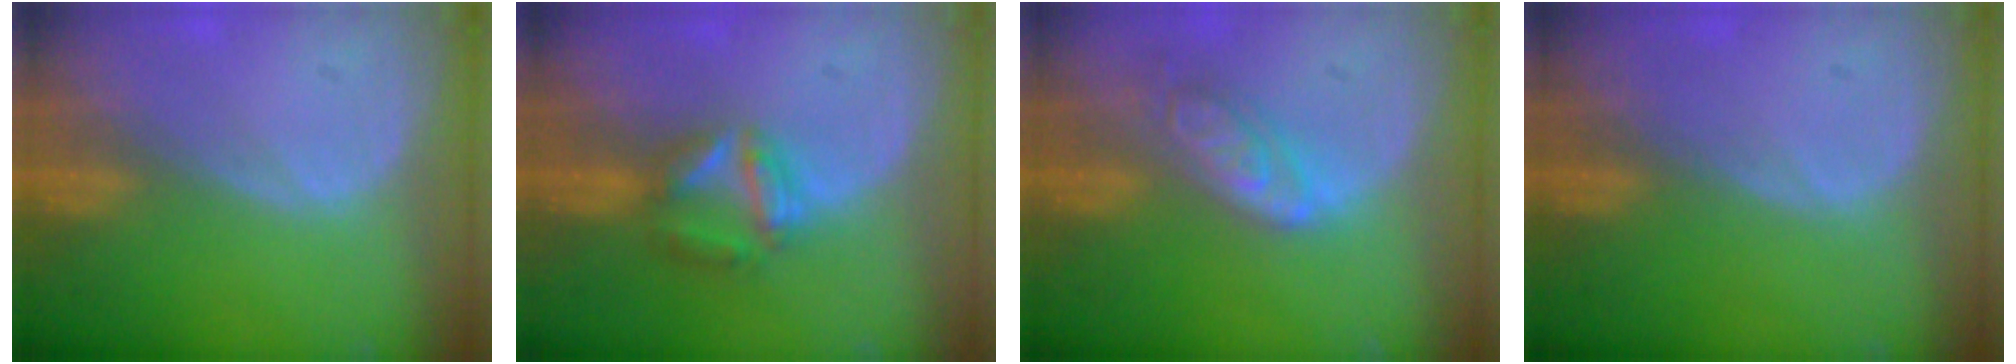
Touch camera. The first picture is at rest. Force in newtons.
{"total": 6.1, "press": 5.6, "slide": 2.5}
{"total": 6.4, "press": 5.6, "slide": 3.1}
{"total": 0.0}